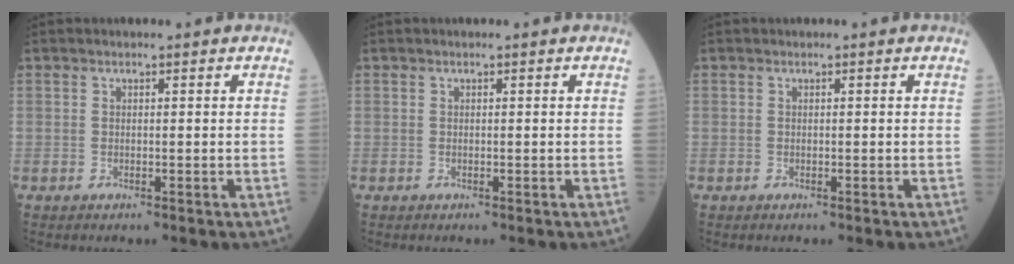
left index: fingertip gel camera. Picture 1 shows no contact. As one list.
[{"total": 0.0}, {"total": 0.0}]